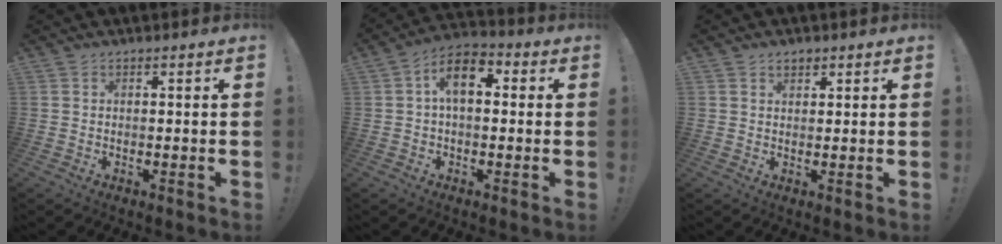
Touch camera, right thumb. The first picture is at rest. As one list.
[{"total": 9.2, "force": [2.1, 5.2, 7.3], "torque": [-0.123, 0.010, 0.042]}, {"total": 1.8, "force": [1.3, 1.0, 0.6], "torque": [-0.004, -0.006, 0.023]}]